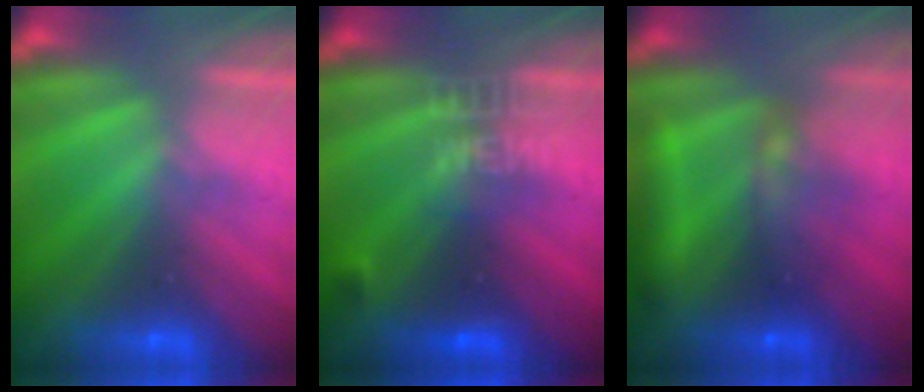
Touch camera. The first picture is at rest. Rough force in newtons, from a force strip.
{"total": 3.3}
{"total": 9.0}